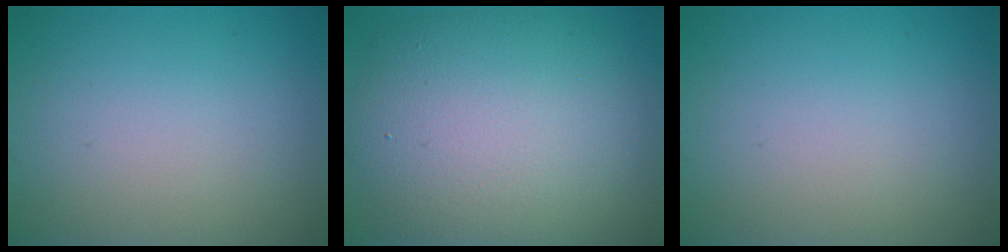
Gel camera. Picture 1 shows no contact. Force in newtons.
{"total": 11.5, "press": 11.4, "slide": 0.7}
{"total": 0.0}